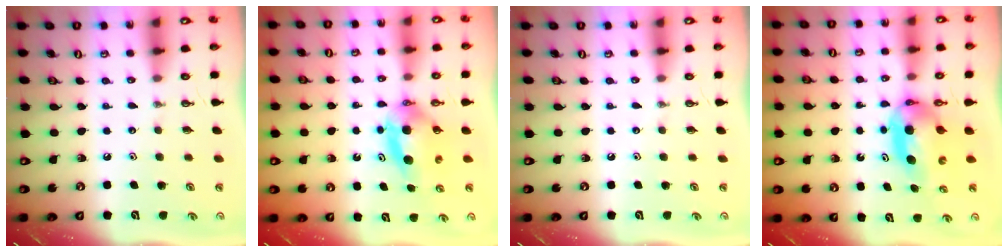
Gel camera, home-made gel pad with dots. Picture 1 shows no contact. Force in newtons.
{"total": 6.5, "press": 6.0, "slide": 2.5}
{"total": 0.0}
{"total": 7.8, "press": 5.3, "slide": 5.7}